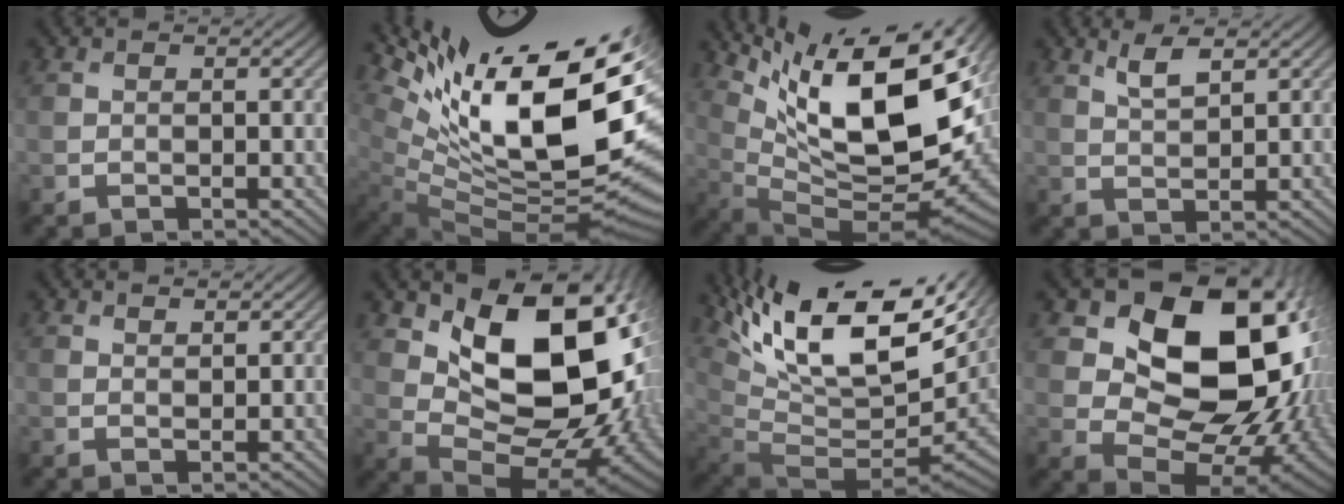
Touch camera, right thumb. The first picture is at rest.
{"total": 18.2, "force": [6.3, 6.8, 15.6], "torque": [-0.269, -0.001, 0.124]}
{"total": 17.2, "force": [6.6, 6.1, 14.7], "torque": [-0.263, 0.008, 0.129]}
{"total": 3.1, "force": [2.0, 0.9, 2.2], "torque": [-0.051, -0.001, 0.043]}
{"total": 1.0, "force": [0.9, 0.2, 0.3], "torque": [-0.010, -0.002, 0.019]}
{"total": 15.8, "force": [4.4, 9.1, 12.2], "torque": [-0.189, -0.014, 0.093]}
{"total": 17.7, "force": [8.6, 7.3, 13.6], "torque": [-0.249, 0.008, 0.168]}
{"total": 18.2, "force": [5.4, 12.2, 12.4], "torque": [-0.188, -0.006, 0.106]}